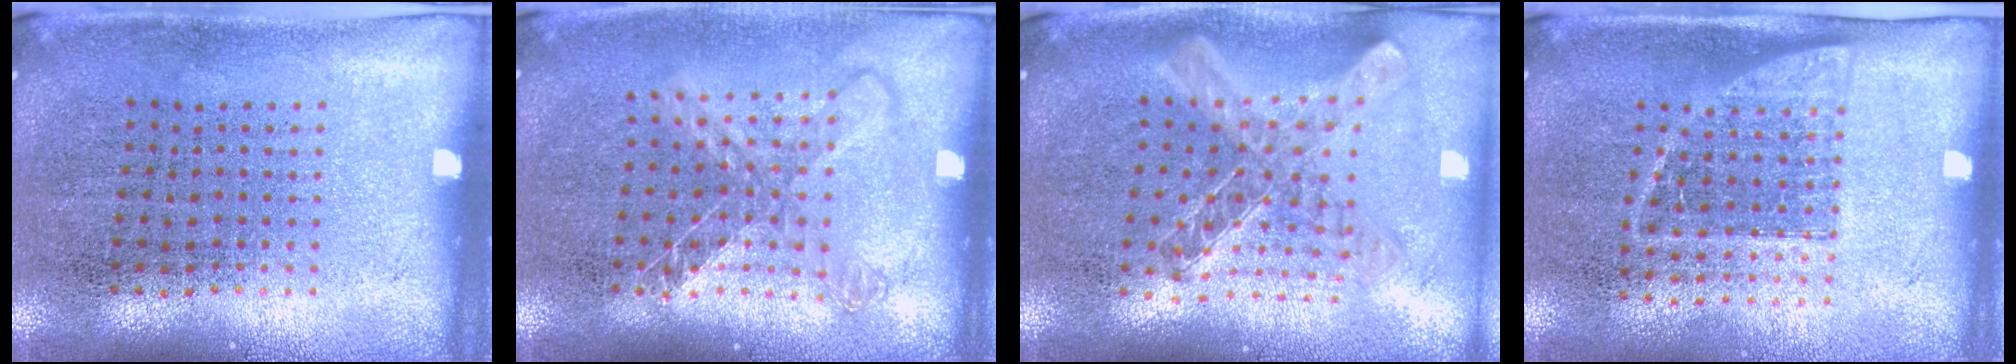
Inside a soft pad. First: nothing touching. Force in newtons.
{"total": 1.3, "press": 1.1, "slide": 0.7}
{"total": 1.1, "press": 1.0, "slide": 0.3}
{"total": 1.3, "press": 1.1, "slide": 0.7}